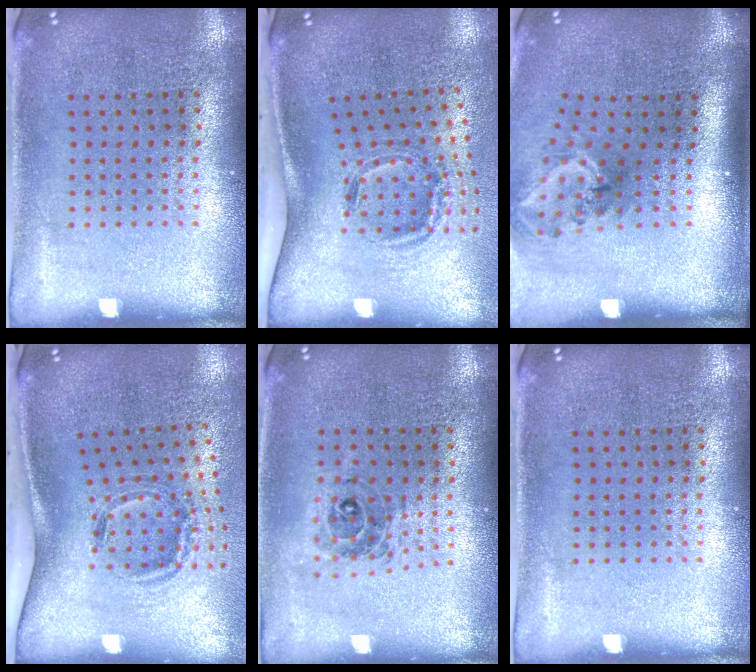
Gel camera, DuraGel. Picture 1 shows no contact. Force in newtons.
{"total": 1.9, "press": 1.2, "slide": 1.5}
{"total": 2.1, "press": 1.3, "slide": 1.6}
{"total": 1.9, "press": 1.2, "slide": 1.5}
{"total": 0.8, "press": 0.8, "slide": 0.1}
{"total": 0.0}